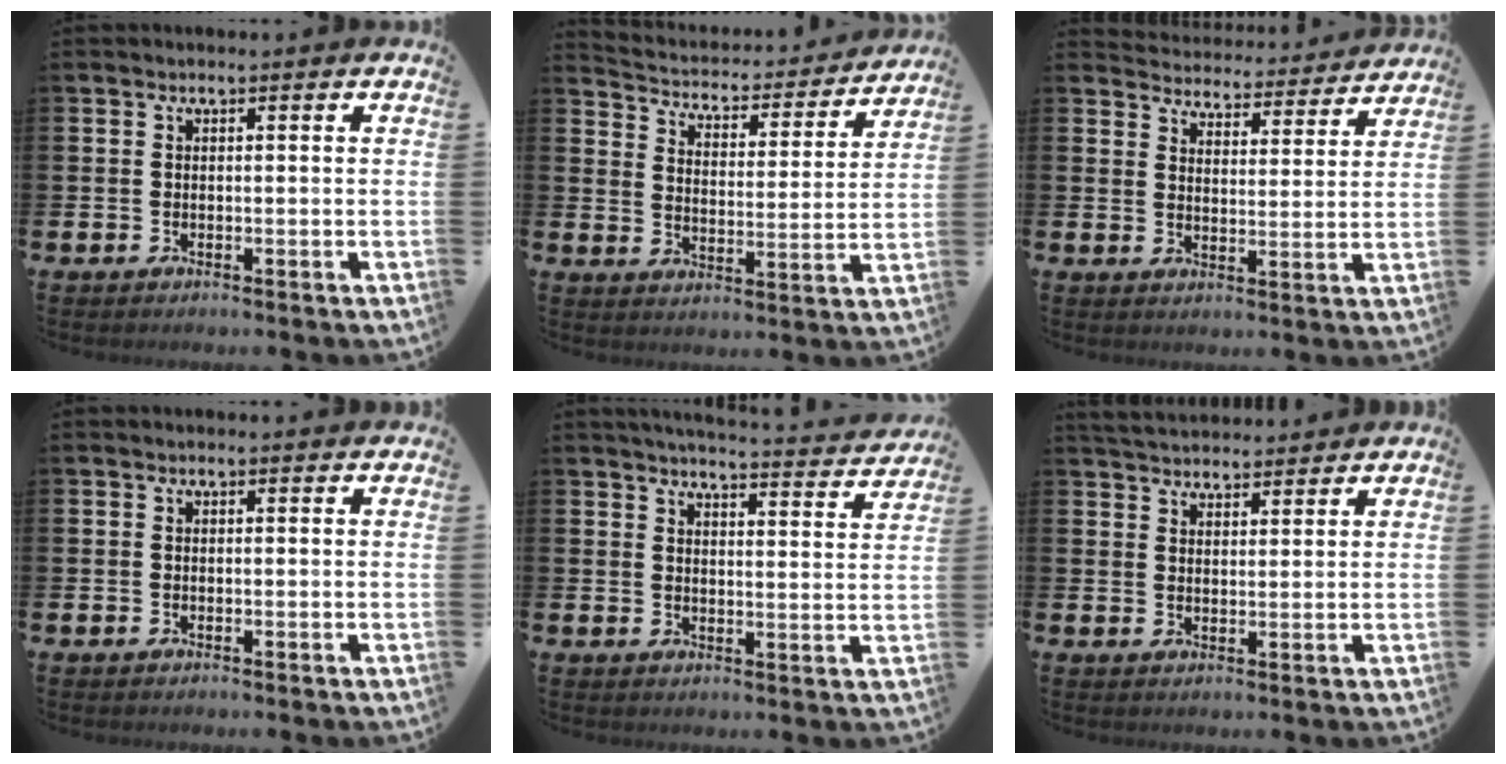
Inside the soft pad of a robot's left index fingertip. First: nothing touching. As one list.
[{"total": 3.9, "force": [3.7, 1.2, 0.6], "torque": [-0.037, -0.036, 0.053]}, {"total": 4.7, "force": [4.7, 0.7, -0.2], "torque": [-0.012, -0.045, 0.079]}, {"total": 0.0}, {"total": 4.6, "force": [4.5, -0.1, 0.8], "torque": [-0.016, -0.039, 0.072]}, {"total": 4.0, "force": [4.0, 0.6, 0.1], "torque": [-0.008, -0.023, 0.072]}]